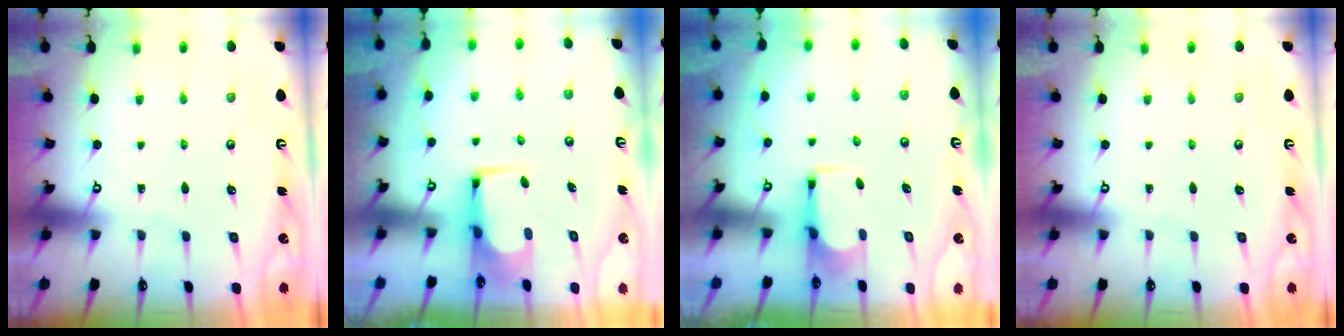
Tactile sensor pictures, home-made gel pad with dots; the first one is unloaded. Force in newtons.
{"total": 1.3, "press": 1.2, "slide": 0.2}
{"total": 2.8, "press": 2.8, "slide": 0.5}
{"total": 0.0}